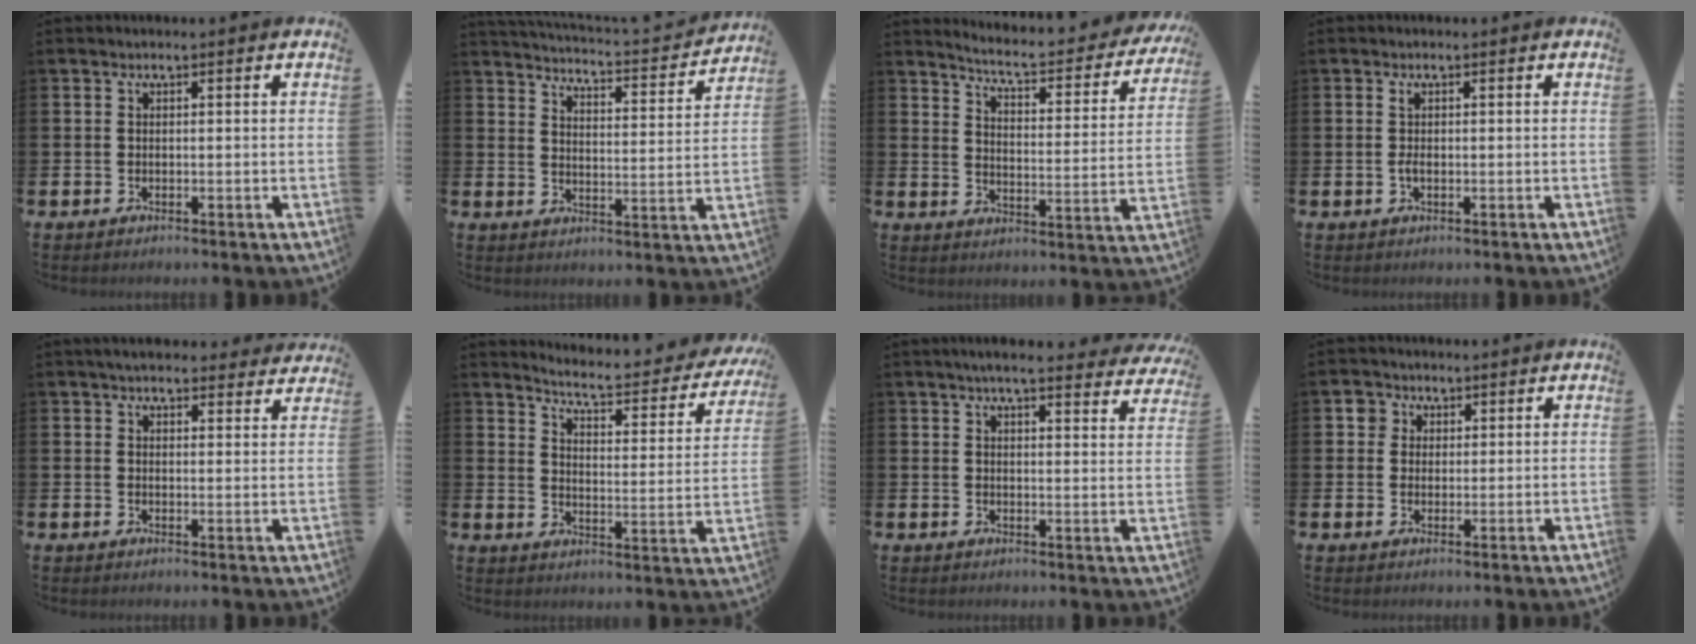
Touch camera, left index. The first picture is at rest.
{"total": 3.6, "force": [3.5, 0.0, 0.6], "torque": [-0.021, -0.040, 0.052]}
{"total": 5.3, "force": [5.0, 0.5, 1.8], "torque": [-0.054, -0.045, 0.076]}
{"total": 1.5, "force": [0.1, 0.8, 1.3], "torque": [-0.026, 0.005, 0.000]}
{"total": 4.1, "force": [3.8, 1.1, 0.8], "torque": [-0.020, -0.012, 0.071]}
{"total": 5.1, "force": [4.7, 0.6, 1.9], "torque": [-0.053, -0.041, 0.070]}
{"total": 4.9, "force": [4.6, 0.3, 1.7], "torque": [-0.032, -0.022, 0.078]}
{"total": 2.9, "force": [1.7, 2.3, -0.1], "torque": [0.007, 0.004, 0.027]}